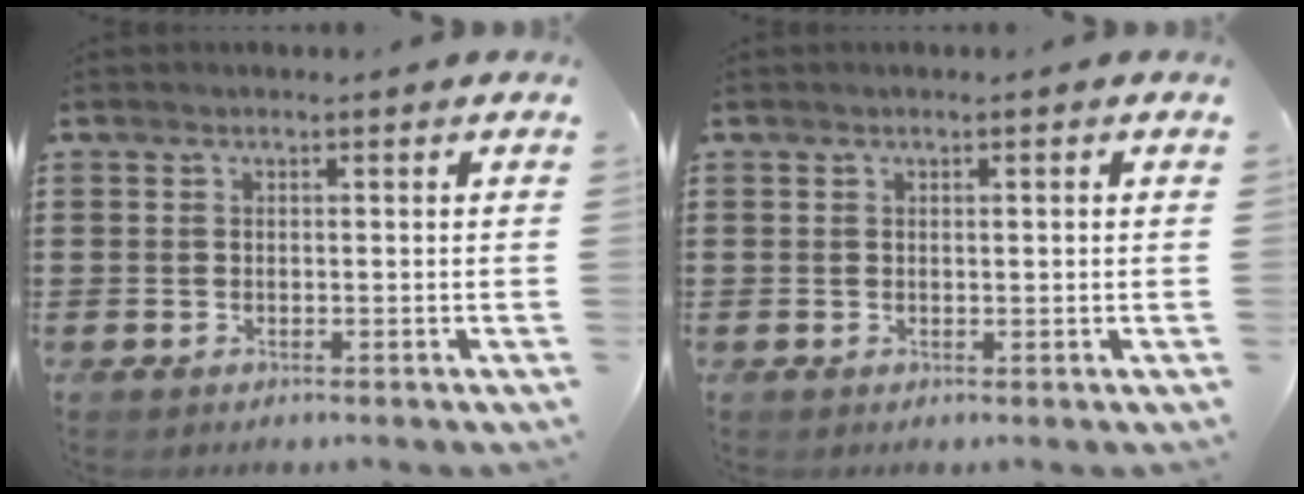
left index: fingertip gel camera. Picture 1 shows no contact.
{"total": 0.7, "force": [0.2, 0.1, 0.6], "torque": [-0.012, -0.002, 0.005]}